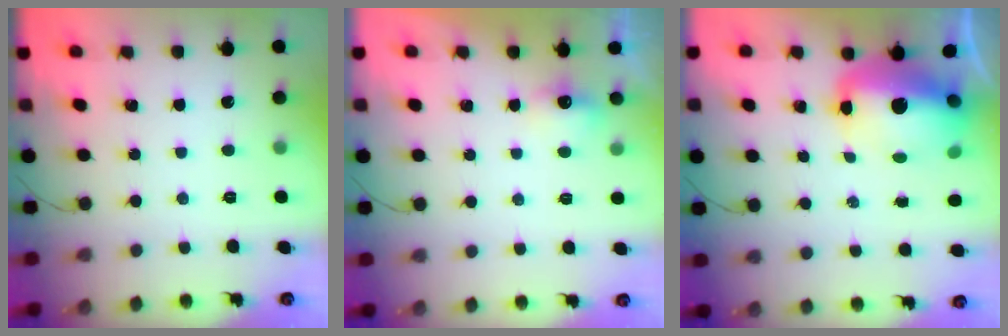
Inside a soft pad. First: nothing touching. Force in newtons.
{"total": 6.4, "press": 5.8, "slide": 2.6}
{"total": 15.6, "press": 15.2, "slide": 3.5}